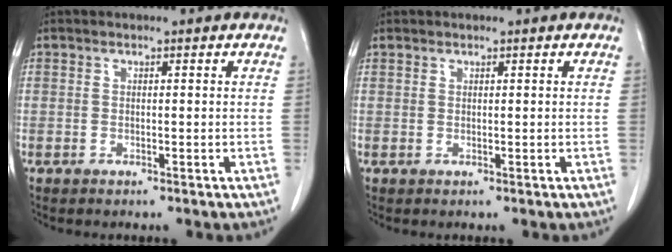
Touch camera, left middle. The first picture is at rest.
{"total": 0.5, "force": [0.5, 0.3, 0.0], "torque": [0.000, 0.003, 0.007]}